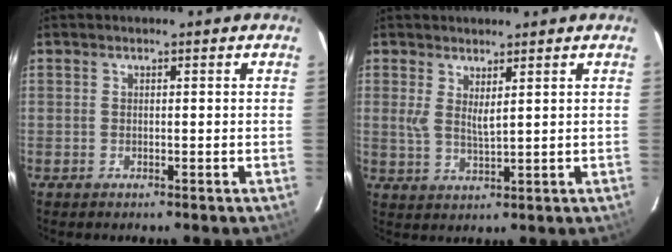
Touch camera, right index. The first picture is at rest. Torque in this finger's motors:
{"motor_torque": [0.10, 0.22, 0.02, 0.04]}